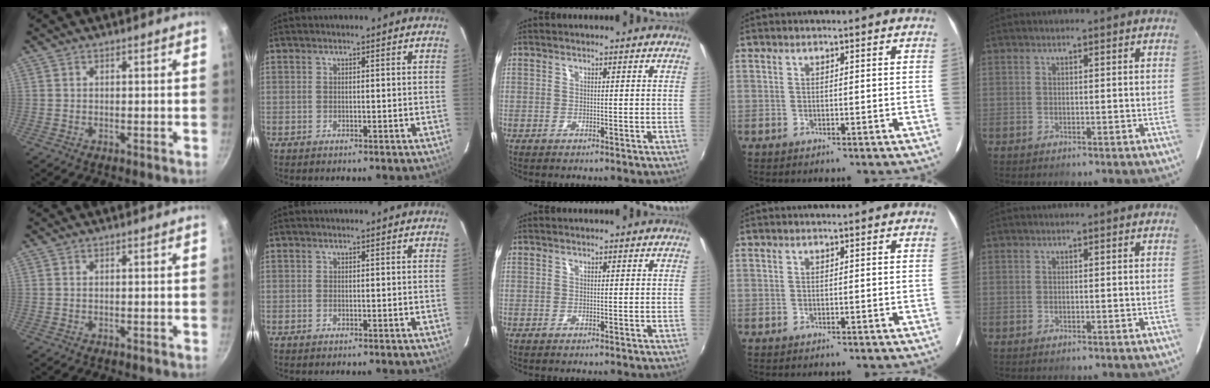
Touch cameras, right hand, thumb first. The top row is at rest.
{}